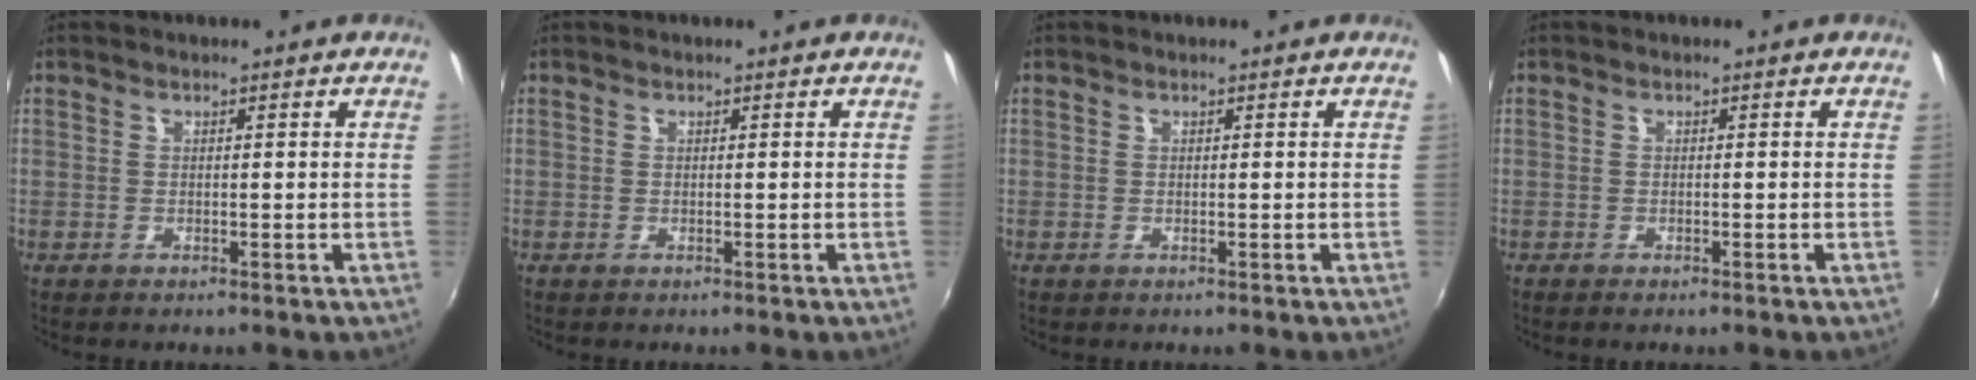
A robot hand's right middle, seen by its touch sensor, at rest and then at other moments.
{"total": 0.0}
{"total": 0.0}
{"total": 0.7, "force": [-0.6, 0.2, 0.3], "torque": [-0.008, -0.003, -0.012]}